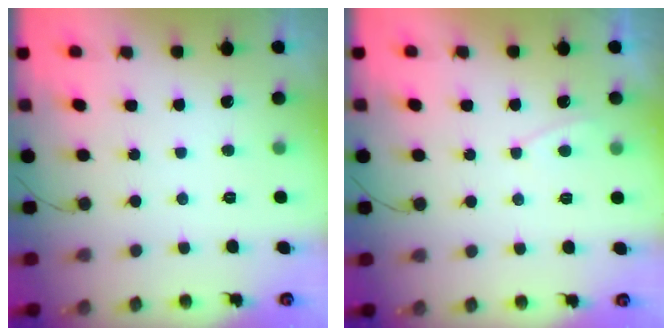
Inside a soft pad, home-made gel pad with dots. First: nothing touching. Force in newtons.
{"total": 2.0, "press": 2.0, "slide": 0.3}